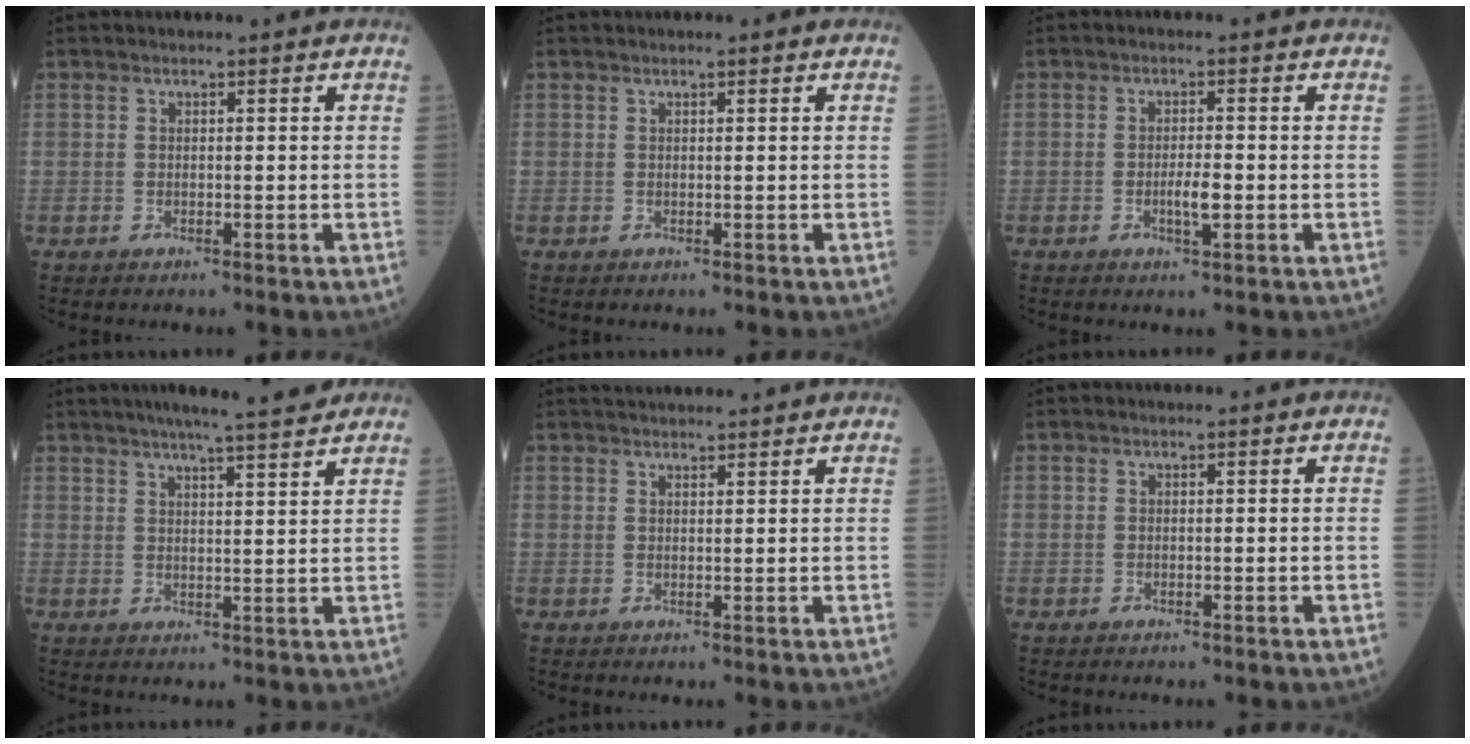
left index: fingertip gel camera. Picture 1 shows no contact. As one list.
[{"total": 1.1, "force": [0.9, 0.2, 0.7], "torque": [-0.013, 0.009, 0.012]}, {"total": 2.7, "force": [-0.7, 0.4, 2.5], "torque": [-0.048, -0.001, -0.010]}, {"total": 11.4, "force": [9.8, 0.5, 5.9], "torque": [-0.087, 0.012, 0.126]}, {"total": 6.4, "force": [6.1, 0.5, 1.8], "torque": [-0.025, 0.036, 0.083]}, {"total": 0.0}]